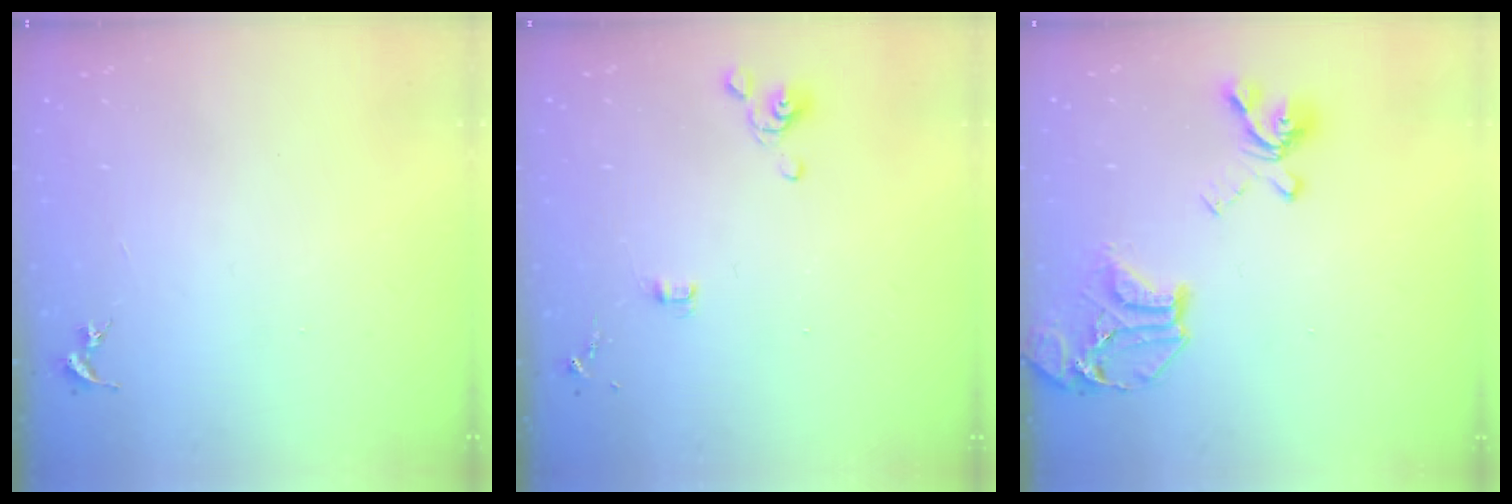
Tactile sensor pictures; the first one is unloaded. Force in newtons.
{"total": 4.7, "press": 4.2, "slide": 2.2}
{"total": 19.6, "press": 19.5, "slide": 2.1}